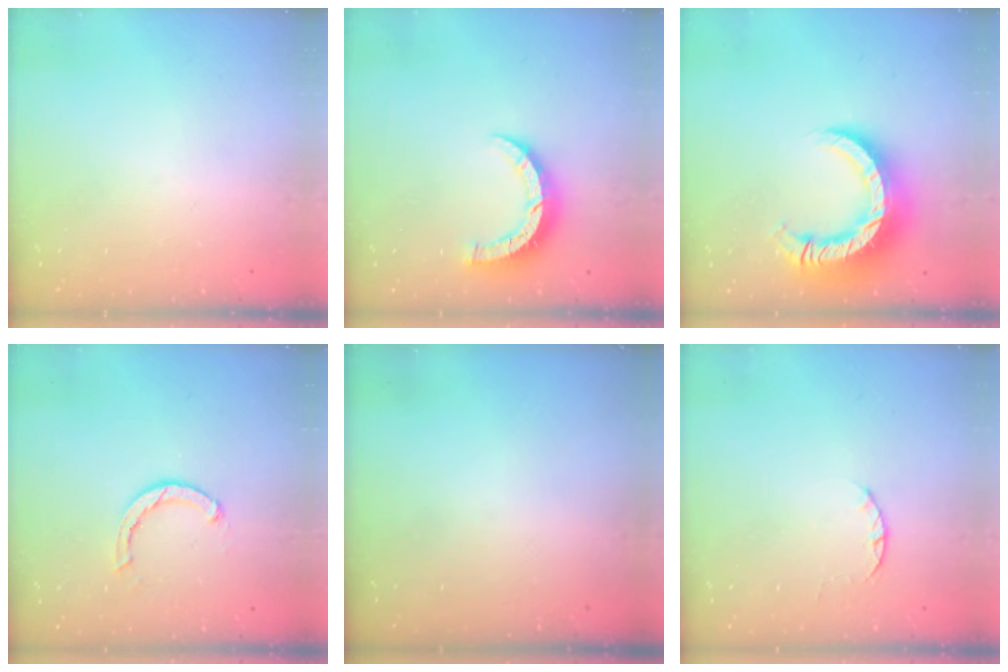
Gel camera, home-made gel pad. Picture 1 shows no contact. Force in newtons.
{"total": 8.0, "press": 7.9, "slide": 0.6}
{"total": 15.7, "press": 15.6, "slide": 1.7}
{"total": 2.4, "press": 2.3, "slide": 0.4}
{"total": 0.0}
{"total": 2.3, "press": 2.3, "slide": 0.4}